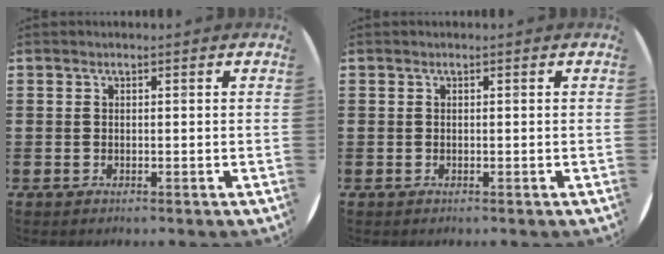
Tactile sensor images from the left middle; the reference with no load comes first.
{"total": 0.0}